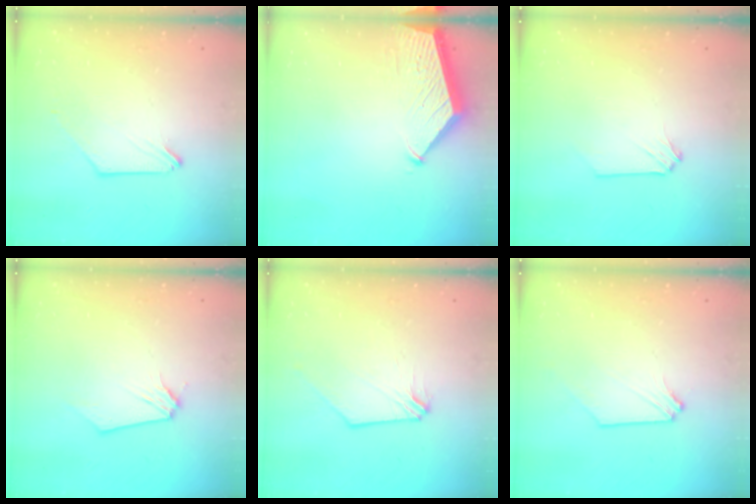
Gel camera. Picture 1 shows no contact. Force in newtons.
{"total": 5.2, "press": 5.2, "slide": 0.4}
{"total": 0.0}
{"total": 0.0}
{"total": 1.0, "press": 1.0, "slide": 0.2}
{"total": 1.4, "press": 1.4, "slide": 0.2}